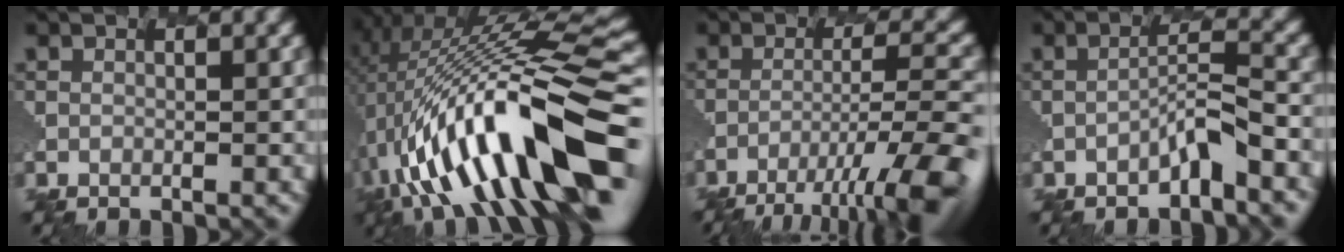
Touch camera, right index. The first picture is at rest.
{"total": 14.1, "force": [-1.3, 3.9, 13.4], "torque": [-0.229, 0.025, -0.011]}
{"total": 11.1, "force": [-7.2, 2.2, 8.1], "torque": [-0.150, -0.010, -0.099]}
{"total": 2.8, "force": [-1.7, 0.2, 2.2], "torque": [-0.053, 0.006, -0.030]}